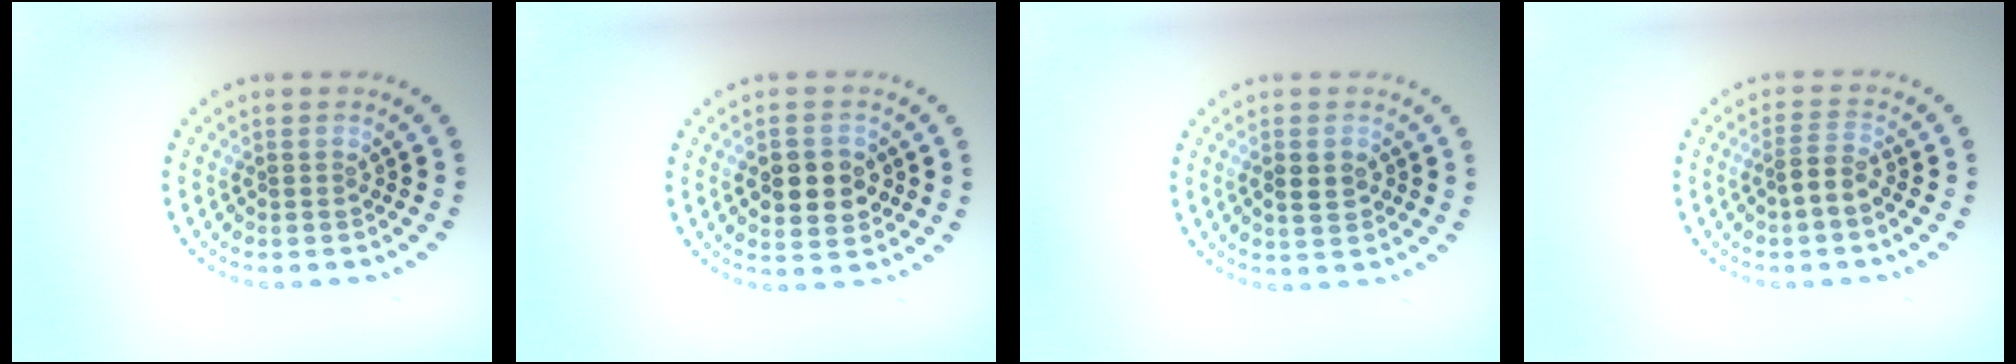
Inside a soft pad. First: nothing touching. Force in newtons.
{"total": 3.8, "press": 3.8, "slide": 0.4}
{"total": 2.1, "press": 2.1, "slide": 0.2}
{"total": 2.0, "press": 1.7, "slide": 1.1}